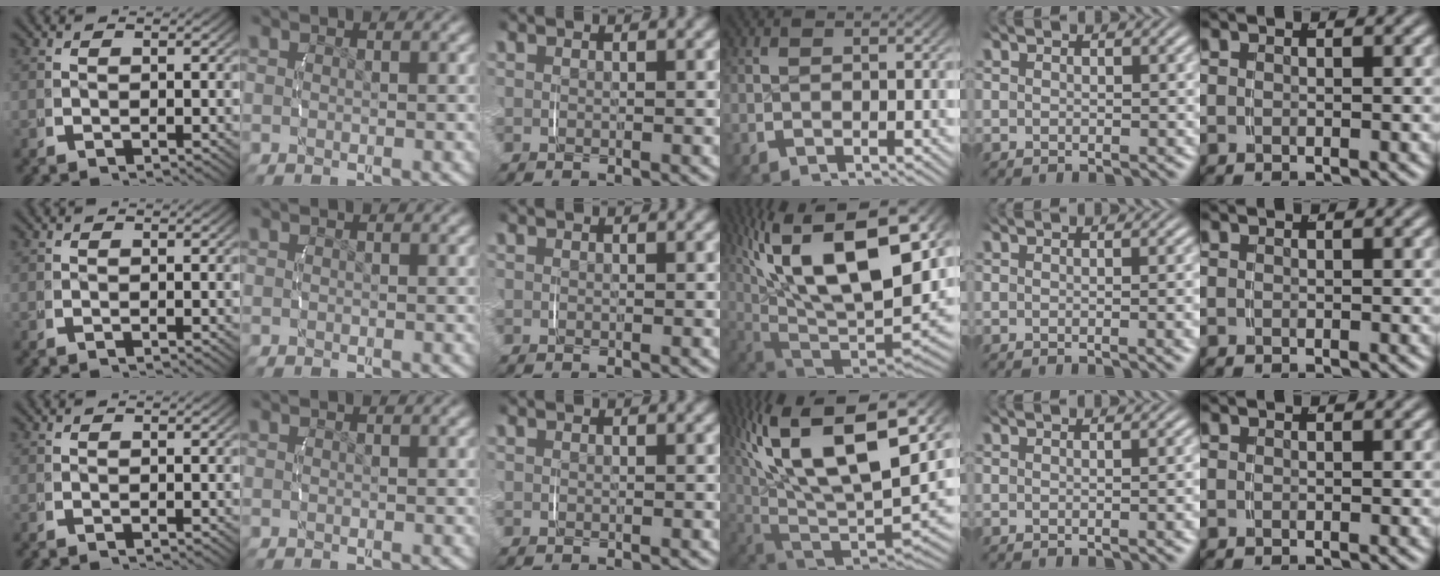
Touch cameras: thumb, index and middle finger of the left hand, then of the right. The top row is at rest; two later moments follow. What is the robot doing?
{"motion": "lift_and_place", "object": "string"}